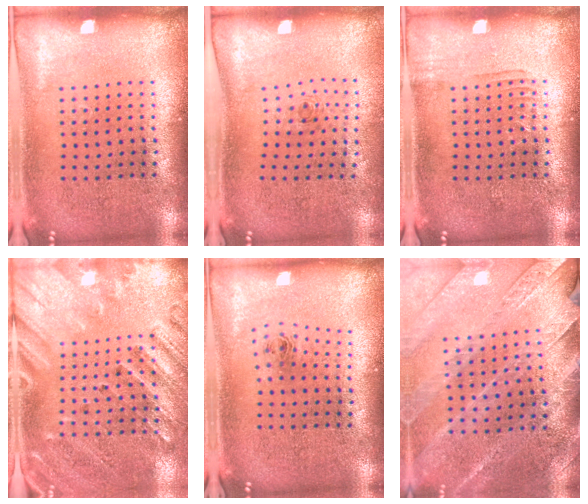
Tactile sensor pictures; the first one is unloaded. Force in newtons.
{"total": 0.7, "press": 0.2, "slide": 0.6}
{"total": 0.8, "press": 0.8, "slide": 0.2}
{"total": 2.5, "press": 2.1, "slide": 1.4}
{"total": 0.9, "press": 0.4, "slide": 0.8}
{"total": 2.9, "press": 2.8, "slide": 0.4}